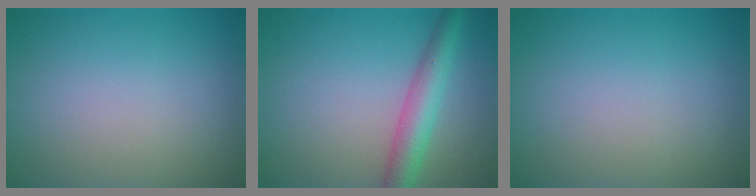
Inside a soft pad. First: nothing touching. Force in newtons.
{"total": 4.2, "press": 4.2, "slide": 0.1}
{"total": 0.0}